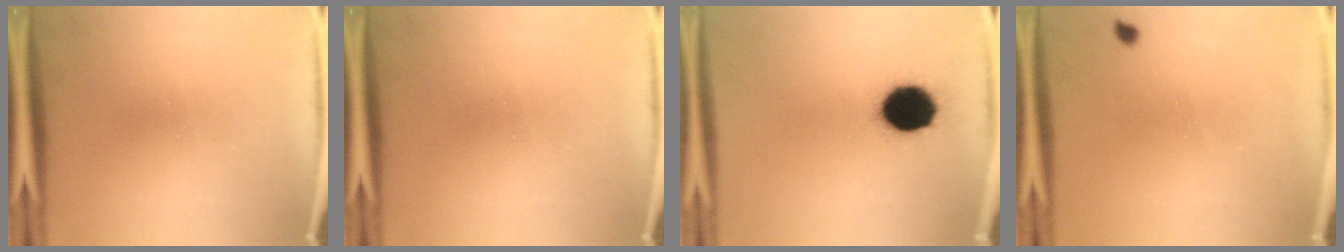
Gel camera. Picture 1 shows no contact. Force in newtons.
{"total": 0.0}
{"total": 14.1}
{"total": 0.7}